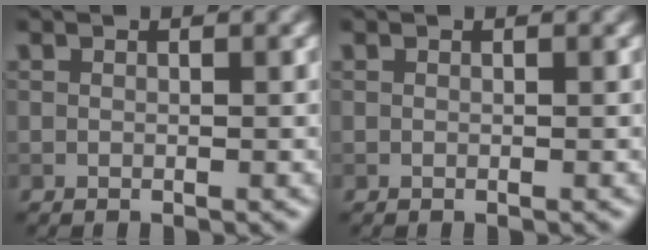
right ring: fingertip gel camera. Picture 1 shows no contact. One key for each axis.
{"total": 0.0}